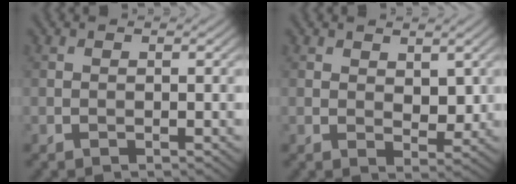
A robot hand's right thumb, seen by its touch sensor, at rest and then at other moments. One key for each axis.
{"total": 3.3, "fx": 1.3, "fy": 2.0, "fz": 2.3, "tx": -0.038, "ty": -0.006, "tz": 0.022}